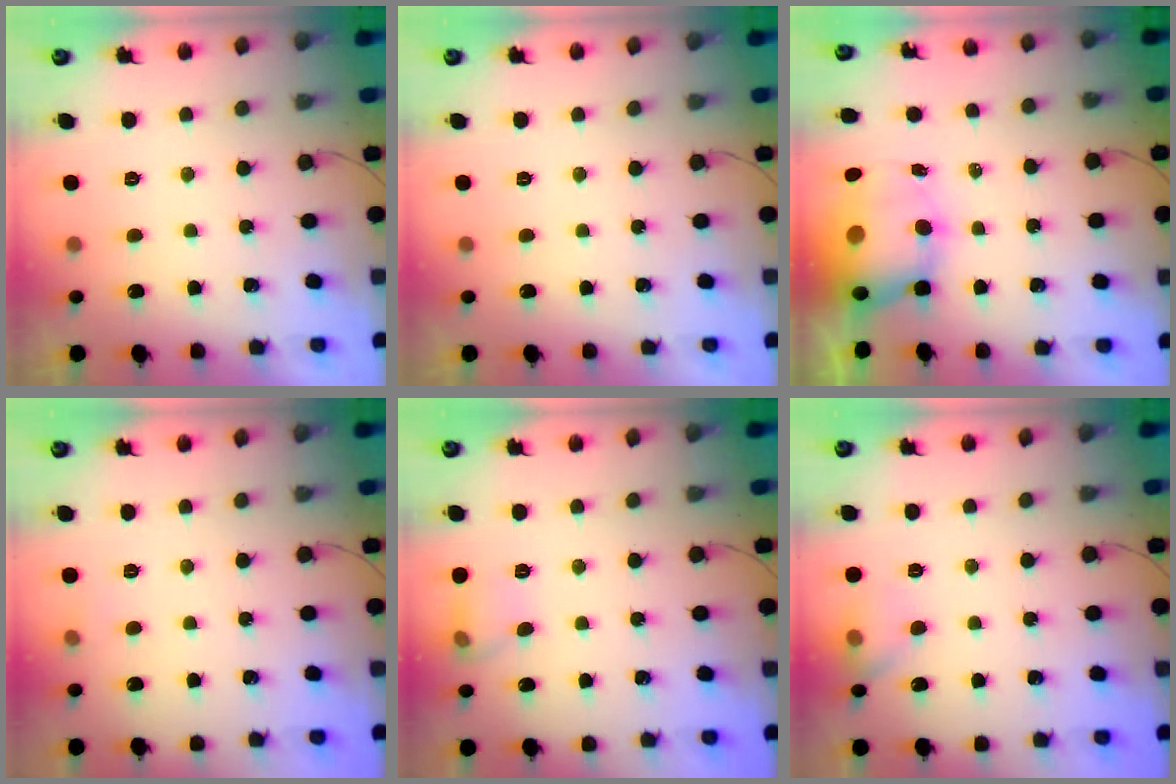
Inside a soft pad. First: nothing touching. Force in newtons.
{"total": 0.0}
{"total": 11.1, "press": 10.7, "slide": 2.9}
{"total": 3.6, "press": 3.5, "slide": 1.1}
{"total": 6.2, "press": 6.1, "slide": 1.3}
{"total": 6.6, "press": 6.4, "slide": 1.9}